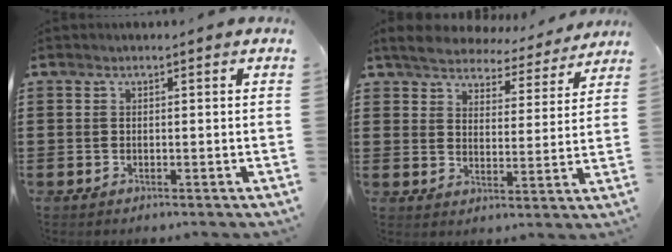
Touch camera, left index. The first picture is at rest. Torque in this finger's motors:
{"motor_torque": [2.14, 0.00, 0.43, 0.05]}